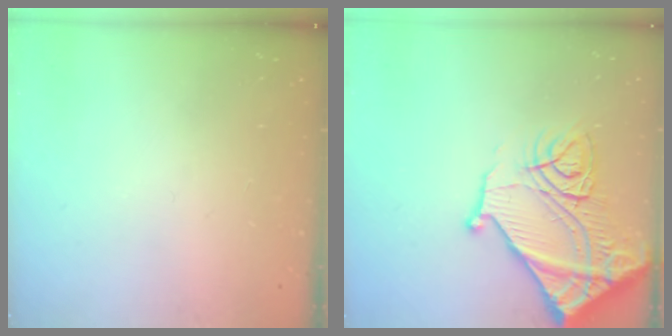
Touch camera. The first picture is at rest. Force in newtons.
{"total": 19.6, "press": 19.5, "slide": 2.0}